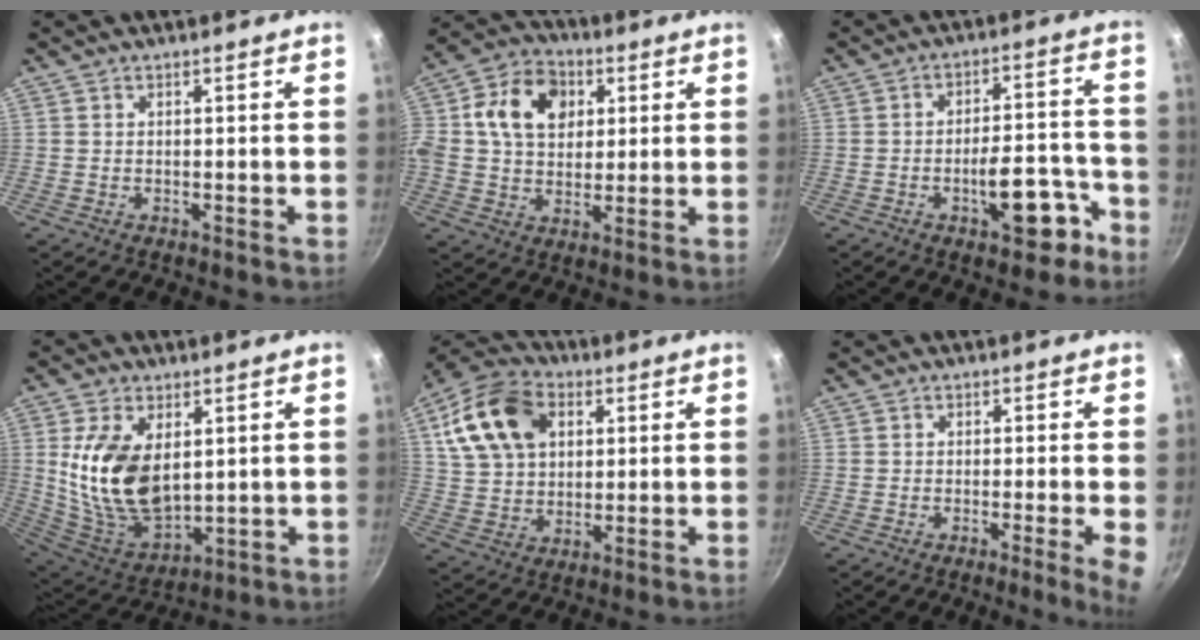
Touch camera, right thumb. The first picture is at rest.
{"total": 16.3, "force": [4.0, 12.3, 9.9], "torque": [-0.155, 0.017, 0.049]}
{"total": 10.8, "force": [-5.3, 4.6, 8.2], "torque": [-0.087, 0.052, -0.066]}
{"total": 16.8, "force": [3.2, 10.1, 13.1], "torque": [-0.229, -0.034, 0.078]}
{"total": 16.9, "force": [5.6, 11.9, 10.6], "torque": [-0.177, 0.003, 0.097]}
{"total": 4.9, "force": [-1.3, 0.0, 4.7], "torque": [-0.062, -0.002, -0.021]}